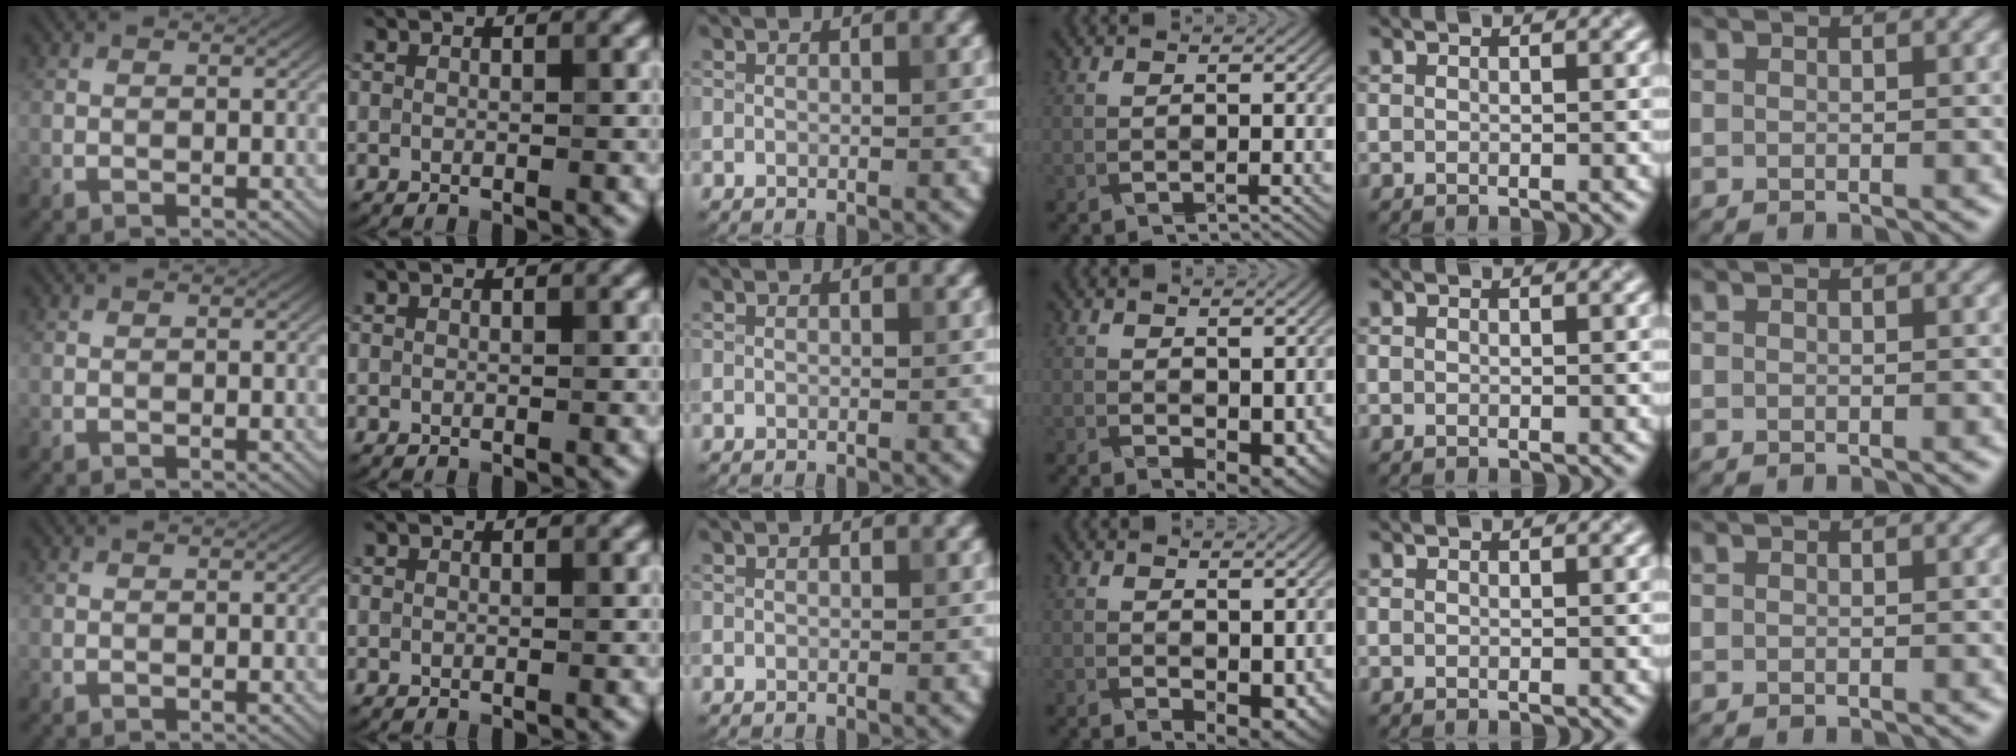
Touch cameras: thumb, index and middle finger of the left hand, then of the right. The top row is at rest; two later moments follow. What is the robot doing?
{"motion": "fold", "object": "plastic wrap"}